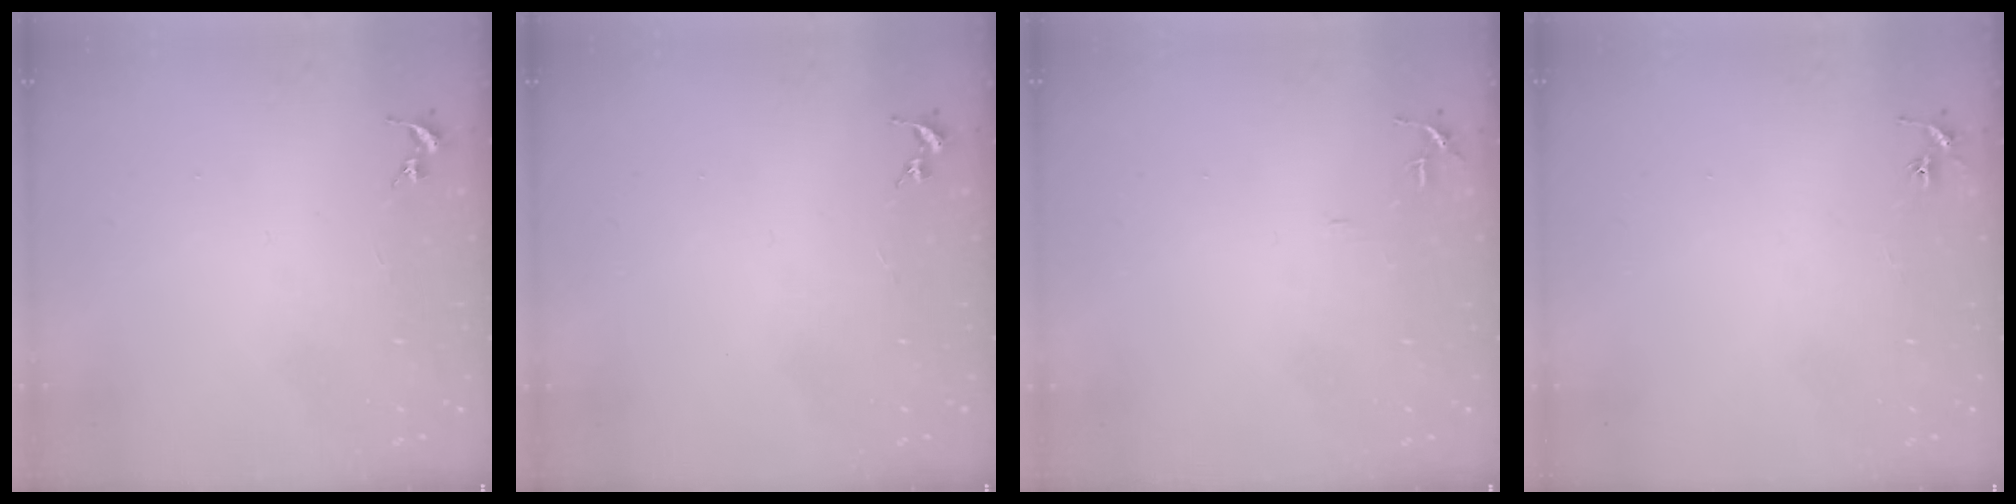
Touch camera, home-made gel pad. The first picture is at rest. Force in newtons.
{"total": 0.0}
{"total": 4.7, "press": 4.7, "slide": 0.5}
{"total": 2.9, "press": 2.9, "slide": 0.3}